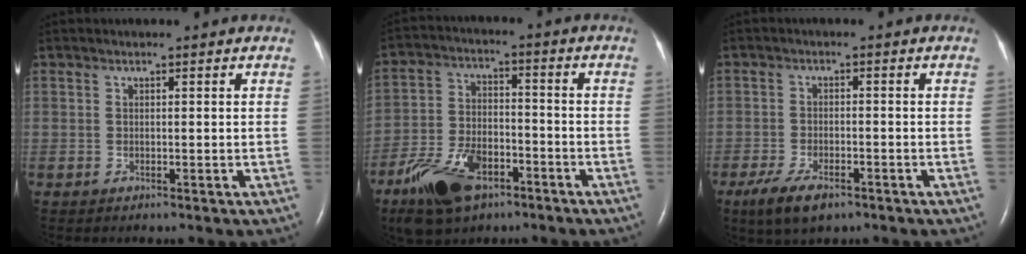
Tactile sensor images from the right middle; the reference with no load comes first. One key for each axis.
{"total": 12.1, "fx": -7.3, "fy": 5.9, "fz": 7.6, "tx": -0.153, "ty": -0.003, "tz": -0.131}
{"total": 6.0, "fx": -3.9, "fy": 2.2, "fz": 3.9, "tx": -0.082, "ty": -0.010, "tz": -0.067}